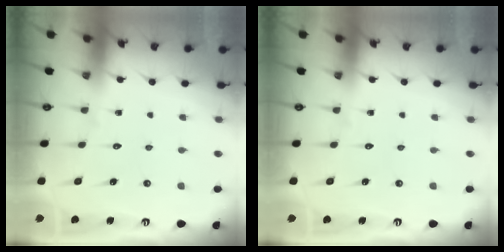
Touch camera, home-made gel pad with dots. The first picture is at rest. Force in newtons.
{"total": 0.0}